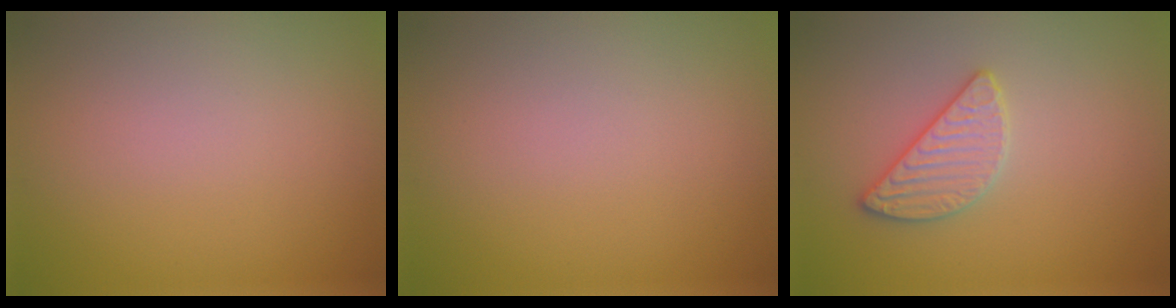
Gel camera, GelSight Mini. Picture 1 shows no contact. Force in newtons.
{"total": 0.0}
{"total": 2.6, "press": 2.6, "slide": 0.4}